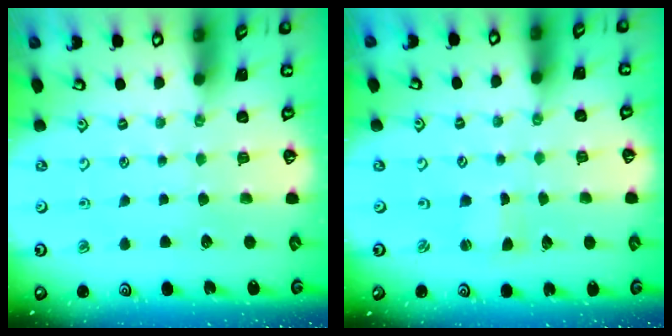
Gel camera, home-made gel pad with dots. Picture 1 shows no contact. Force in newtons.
{"total": 0.7, "press": 0.7, "slide": 0.1}